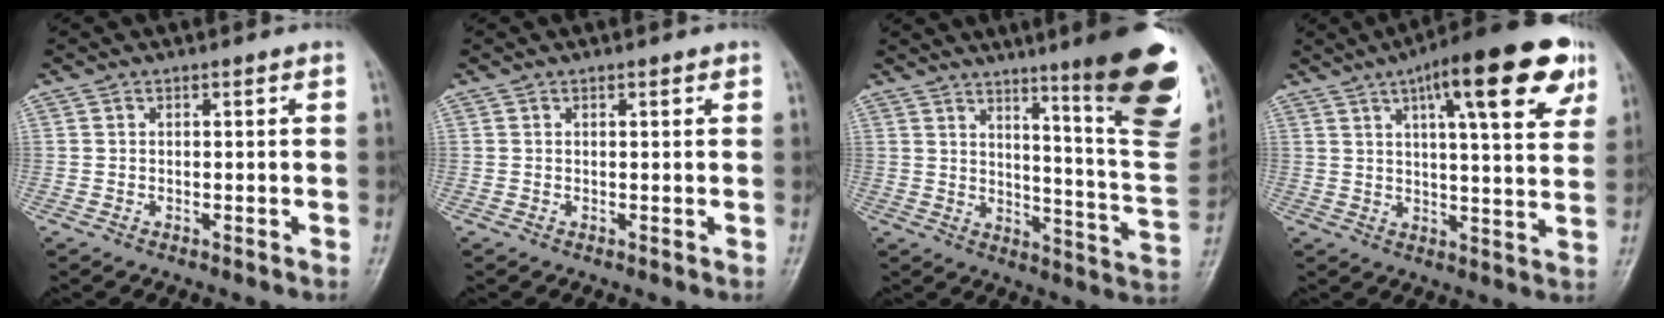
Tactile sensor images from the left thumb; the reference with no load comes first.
{"total": 0.6, "force": [0.4, 0.3, 0.3], "torque": [-0.001, 0.001, 0.005]}
{"total": 24.2, "force": [13.7, 3.1, 19.8], "torque": [-0.232, -0.075, 0.195]}
{"total": 19.1, "force": [9.5, 5.0, 15.8], "torque": [-0.197, -0.011, 0.130]}